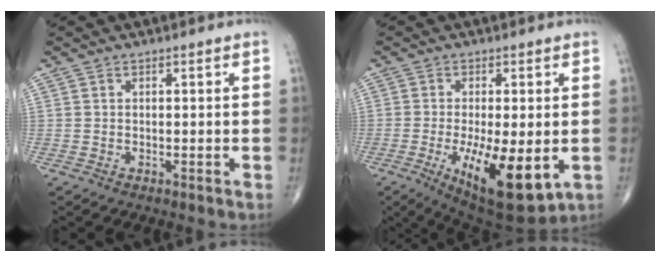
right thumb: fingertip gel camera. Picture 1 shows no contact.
{"total": 14.5, "force": [-3.7, 5.0, 13.0], "torque": [-0.211, -0.024, -0.044]}